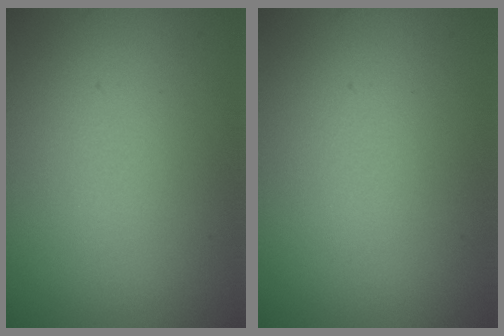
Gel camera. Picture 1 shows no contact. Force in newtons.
{"total": 0.0}